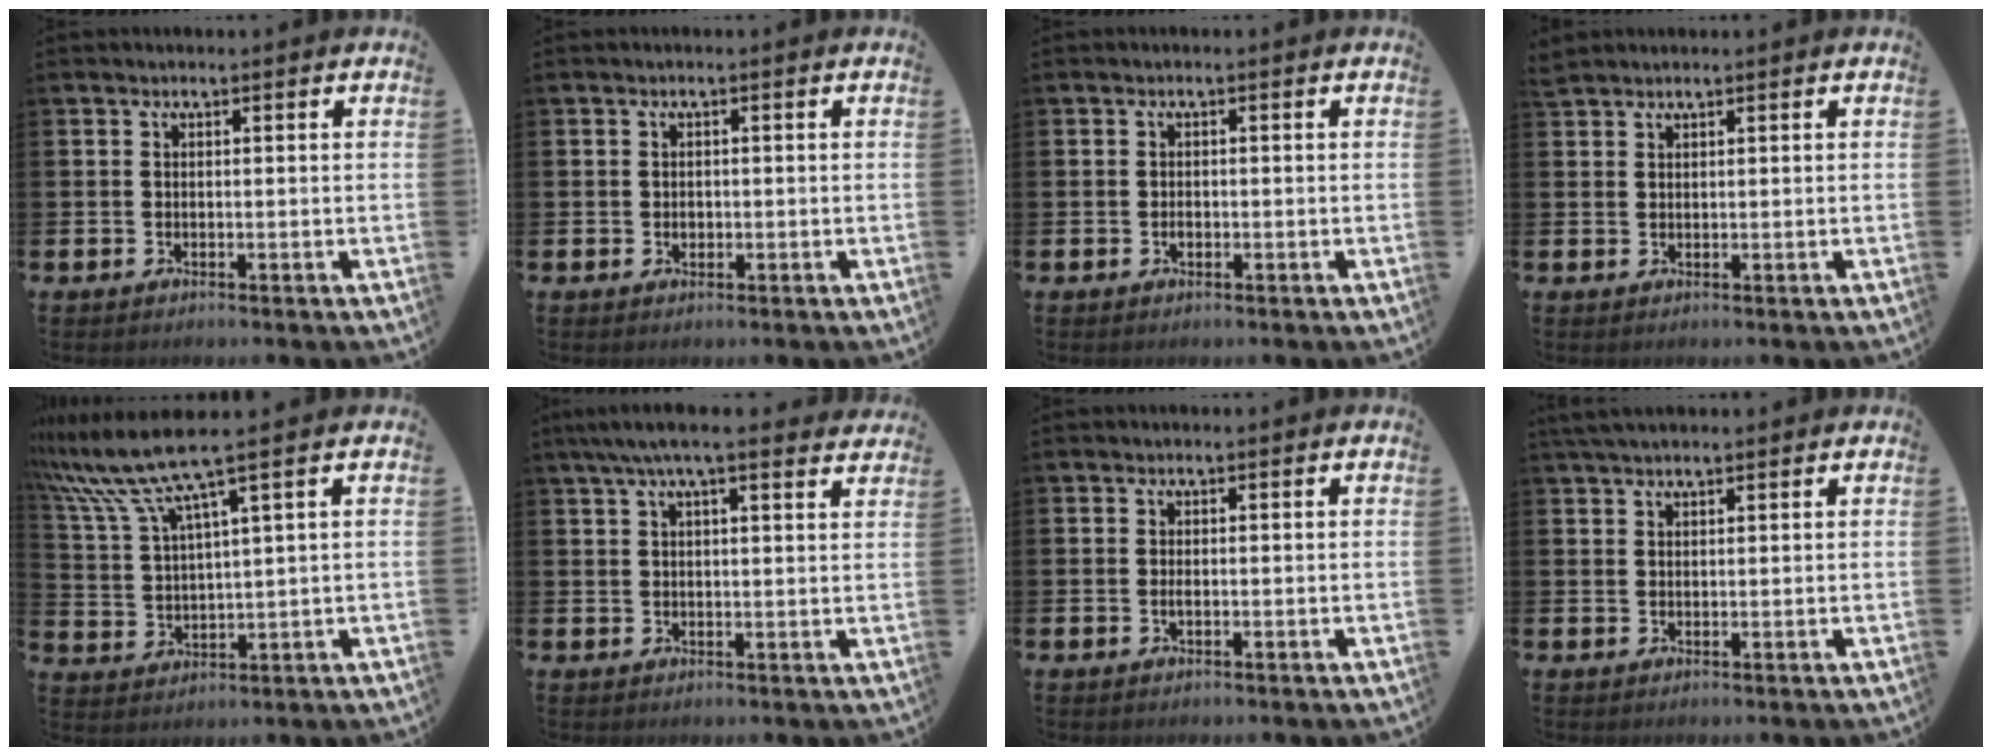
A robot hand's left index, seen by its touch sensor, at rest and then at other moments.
{"total": 0.8, "force": [0.0, 0.7, 0.4], "torque": [-0.002, 0.003, -0.003]}
{"total": 0.8, "force": [-0.2, 0.6, 0.6], "torque": [-0.005, -0.001, -0.007]}
{"total": 1.3, "force": [1.3, 0.3, 0.0], "torque": [0.004, 0.001, 0.023]}
{"total": 8.6, "force": [6.5, 0.6, 5.6], "torque": [-0.137, -0.027, 0.110]}
{"total": 5.9, "force": [5.1, 0.7, 2.8], "torque": [-0.051, -0.013, 0.088]}
{"total": 0.6, "force": [-0.1, 0.1, 0.6], "torque": [-0.013, -0.002, -0.001]}
{"total": 2.5, "force": [2.1, 0.6, 1.1], "torque": [-0.018, 0.000, 0.037]}